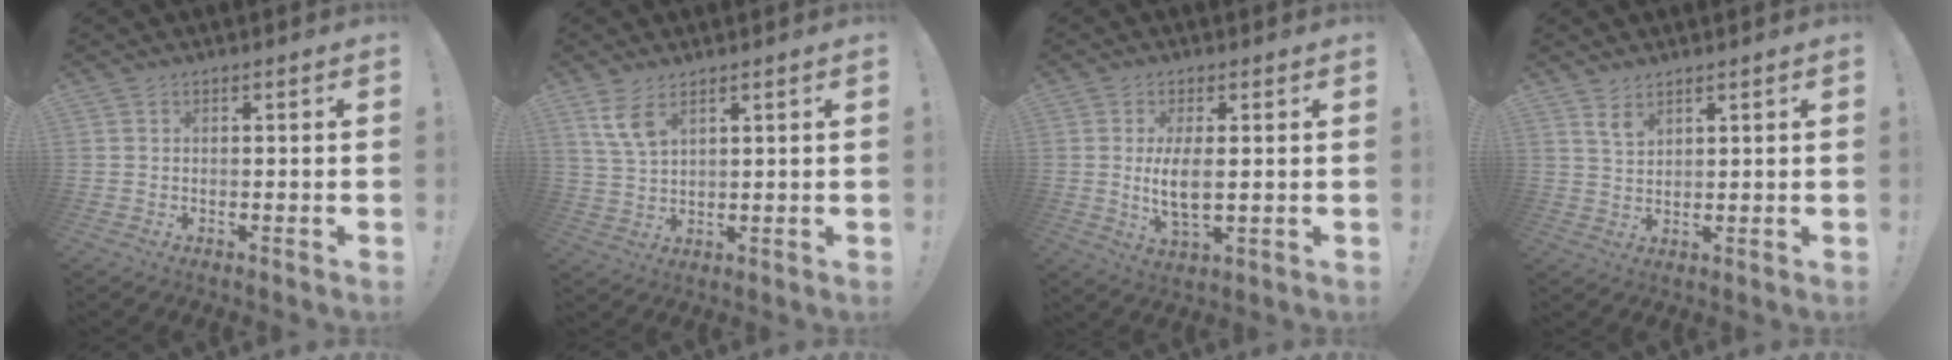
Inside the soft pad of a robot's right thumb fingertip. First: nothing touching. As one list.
[{"total": 6.8, "force": [4.1, 3.1, 4.4], "torque": [-0.076, -0.019, 0.079]}, {"total": 7.4, "force": [0.3, 2.9, 6.8], "torque": [-0.129, -0.020, 0.000]}, {"total": 3.8, "force": [2.8, 1.6, 2.0], "torque": [-0.031, -0.019, 0.050]}]